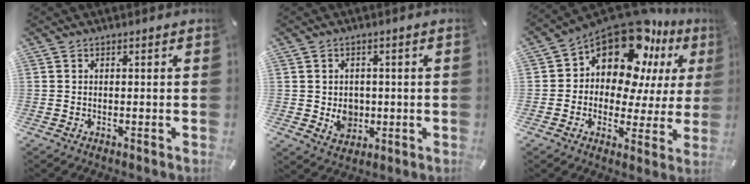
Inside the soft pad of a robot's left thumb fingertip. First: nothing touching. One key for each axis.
{"total": 5.6, "fx": -0.4, "fy": 5.1, "fz": 2.3, "tx": -0.011, "ty": -0.001, "tz": -0.007}
{"total": 15.7, "fx": 10.6, "fy": 7.9, "fz": 8.4, "tx": -0.168, "ty": -0.095, "tz": 0.180}